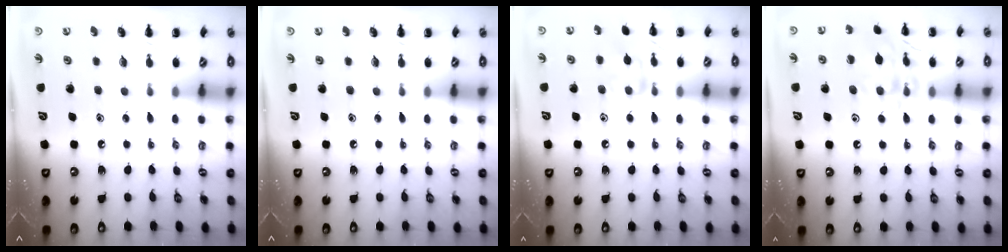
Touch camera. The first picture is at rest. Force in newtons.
{"total": 0.0}
{"total": 8.3, "press": 8.3, "slide": 0.8}
{"total": 13.5, "press": 13.5, "slide": 0.7}